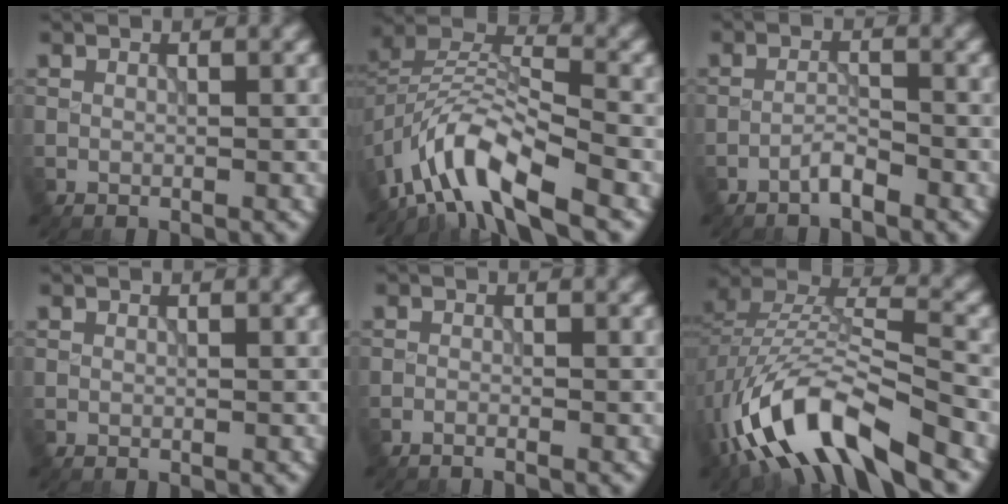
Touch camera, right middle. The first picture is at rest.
{"total": 8.7, "force": [-5.7, 2.9, 5.8], "torque": [-0.092, 0.003, -0.121]}
{"total": 1.7, "force": [-1.4, 0.2, 1.0], "torque": [-0.016, 0.007, -0.030]}
{"total": 0.0}
{"total": 1.0, "force": [-0.9, 0.1, 0.5], "torque": [-0.004, -0.002, -0.023]}
{"total": 12.5, "force": [-7.4, 4.3, 9.2], "torque": [-0.179, 0.000, -0.140]}